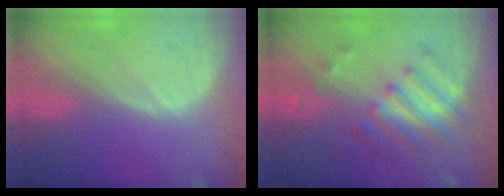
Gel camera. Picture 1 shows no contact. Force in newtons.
{"total": 7.9, "press": 6.9, "slide": 3.9}